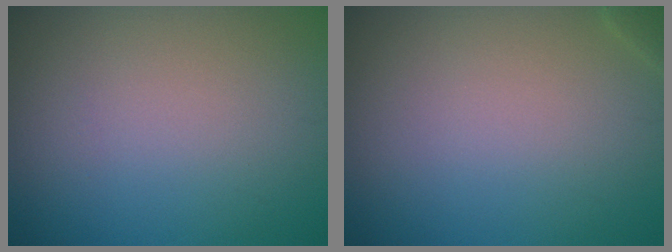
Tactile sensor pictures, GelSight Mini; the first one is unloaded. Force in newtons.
{"total": 0.7, "press": 0.7, "slide": 0.0}